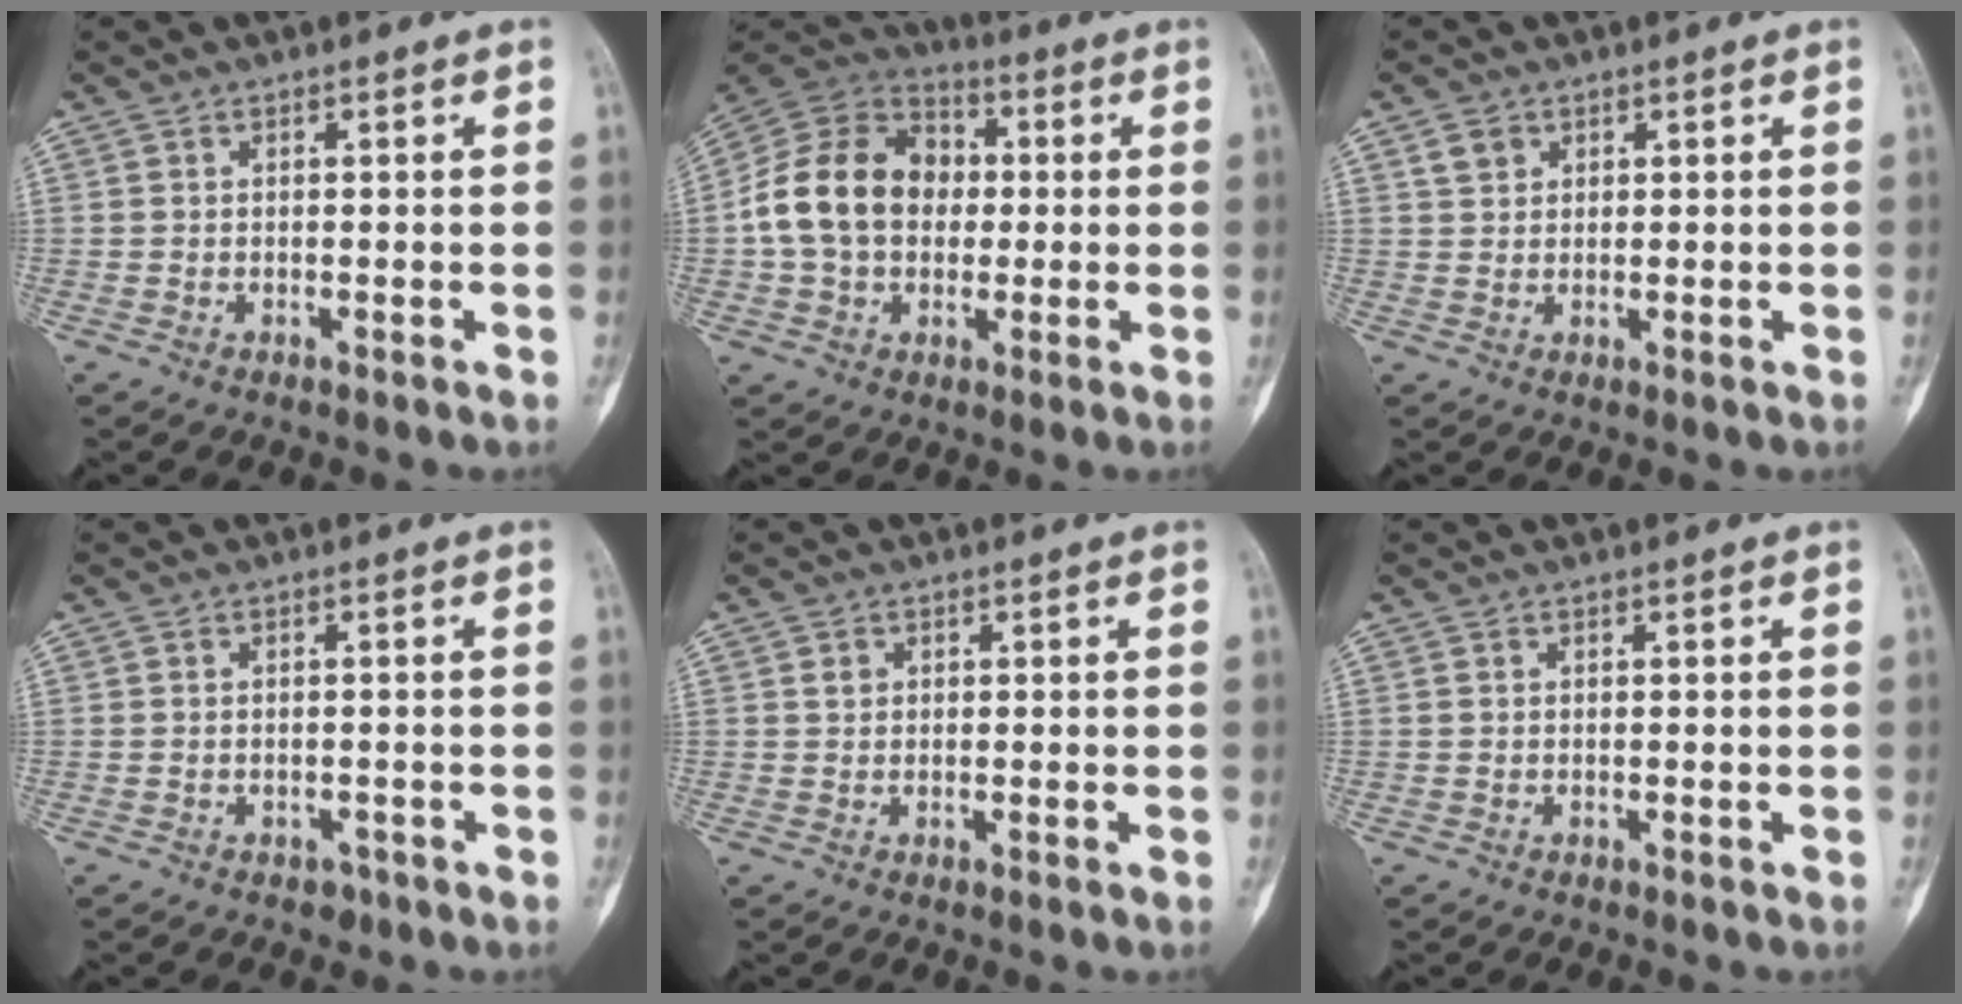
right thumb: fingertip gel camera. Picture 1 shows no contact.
{"total": 17.0, "force": [0.1, 13.1, 10.9], "torque": [-0.173, 0.031, -0.006]}
{"total": 2.7, "force": [1.5, 2.0, 0.9], "torque": [-0.007, -0.005, 0.030]}
{"total": 1.3, "force": [-0.8, 1.0, 0.4], "torque": [-0.002, 0.003, -0.009]}
{"total": 1.2, "force": [0.6, 1.0, 0.4], "torque": [0.000, -0.001, 0.010]}
{"total": 0.0}